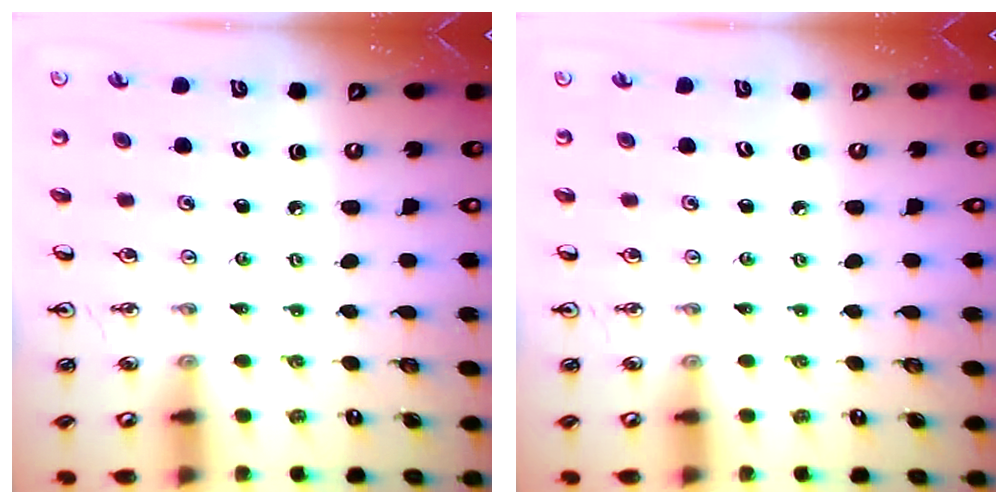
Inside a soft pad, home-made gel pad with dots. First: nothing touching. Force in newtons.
{"total": 0.0}